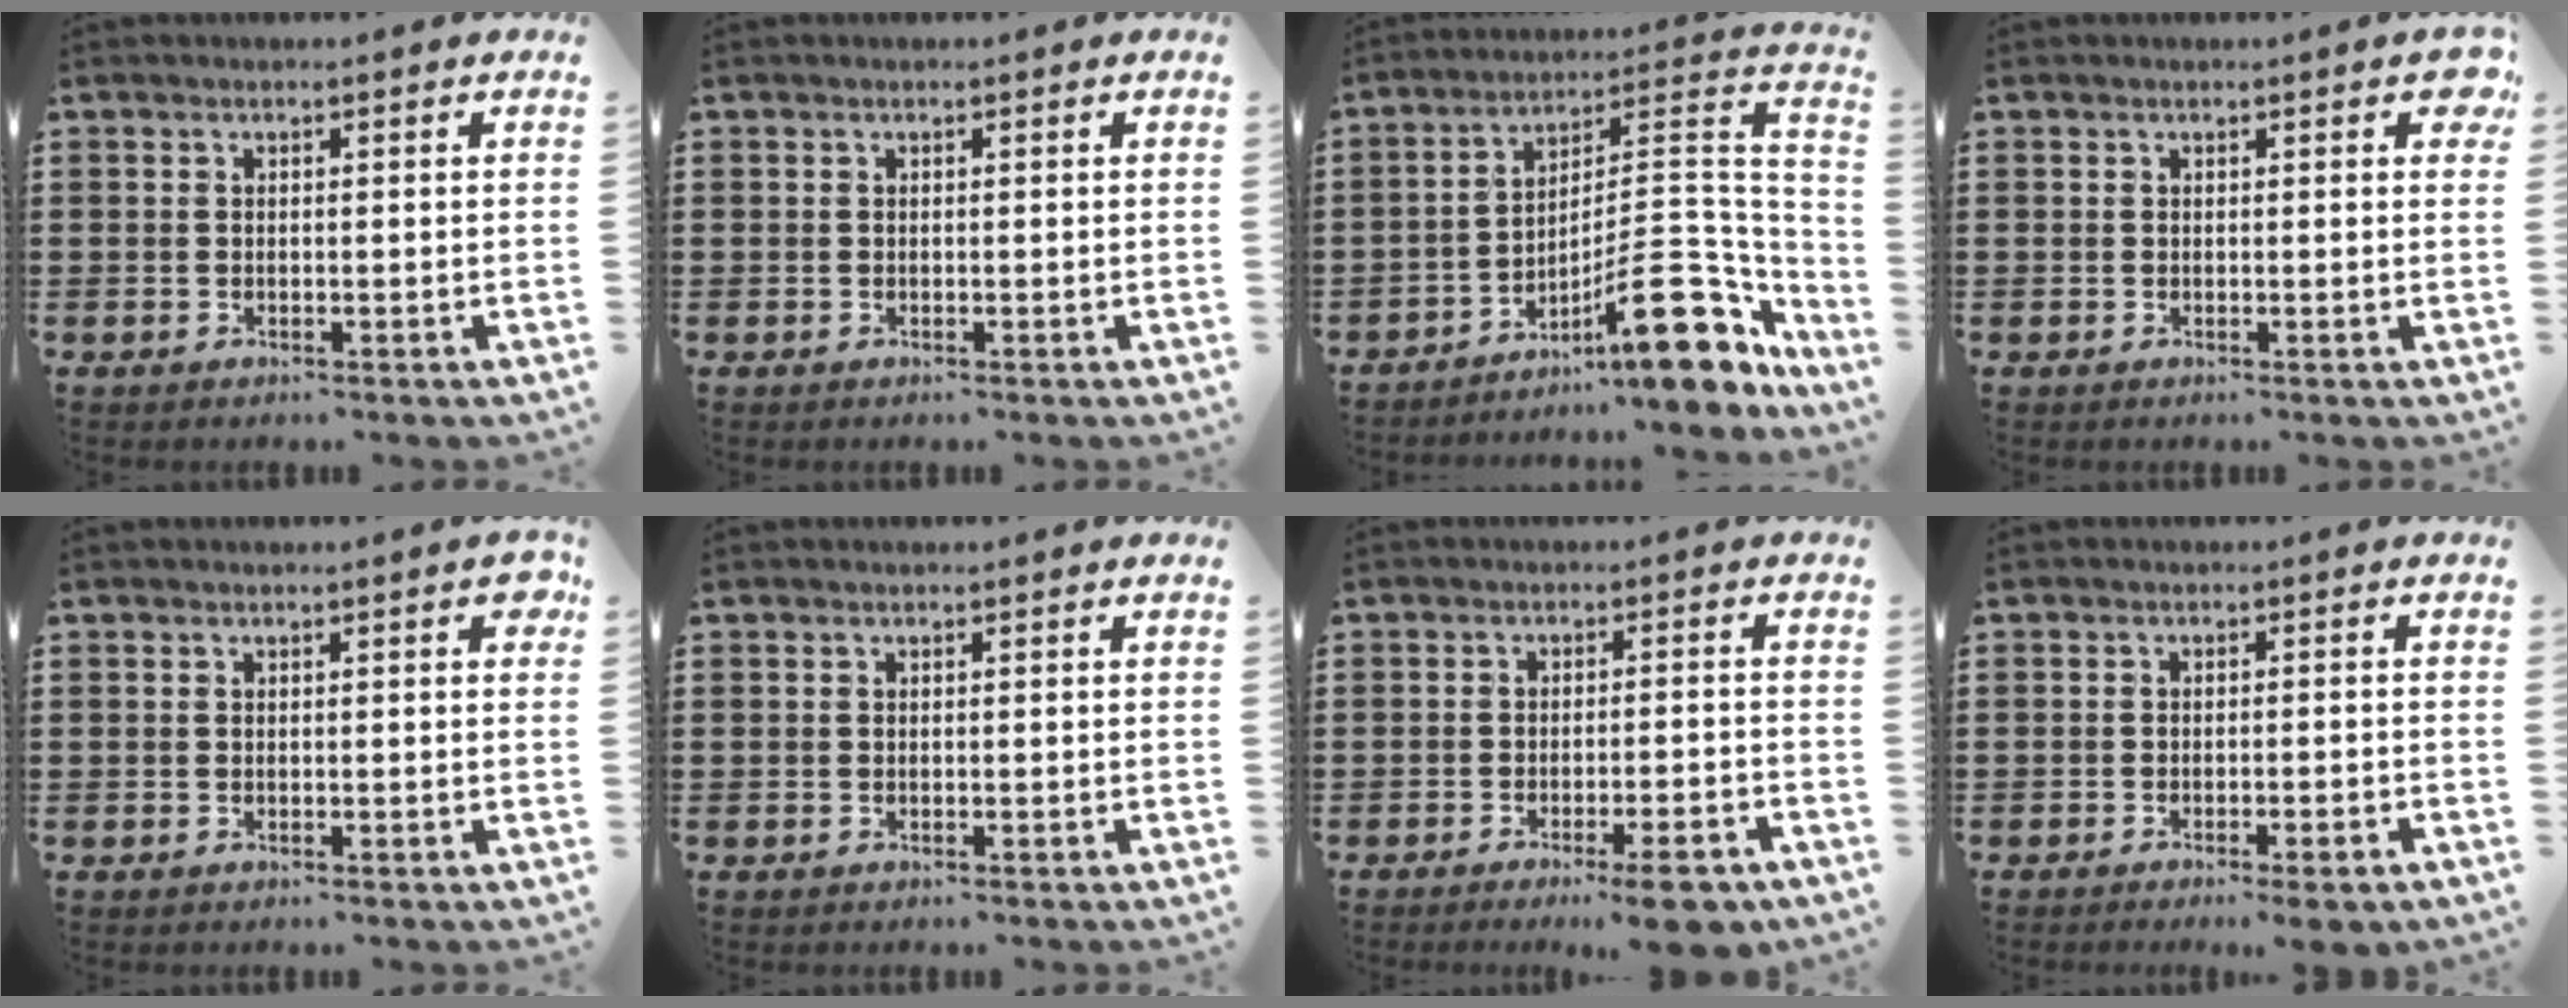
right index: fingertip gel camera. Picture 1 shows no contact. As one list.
[{"total": 0.0}, {"total": 17.8, "force": [-8.9, 5.2, 14.5], "torque": [-0.197, 0.020, -0.143]}, {"total": 0.9, "force": [0.4, 0.4, 0.7], "torque": [0.001, -0.001, 0.002]}, {"total": 1.1, "force": [0.3, 0.3, 1.0], "torque": [-0.013, 0.002, 0.003]}, {"total": 0.0}, {"total": 5.5, "force": [-4.1, 0.3, 3.7], "torque": [-0.056, -0.006, -0.071]}, {"total": 2.0, "force": [-1.7, -0.1, 1.1], "torque": [-0.019, 0.000, -0.031]}]